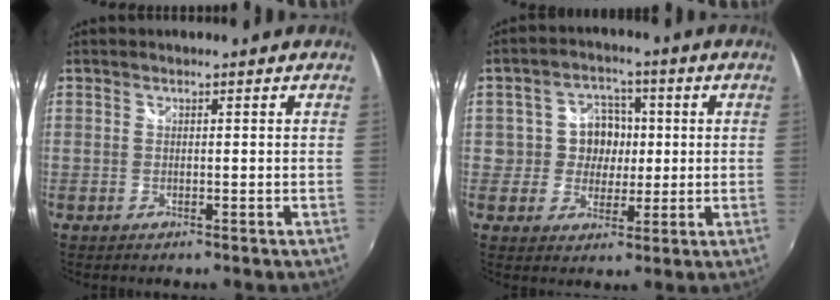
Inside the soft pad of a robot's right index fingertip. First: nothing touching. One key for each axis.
{"total": 6.9, "fx": 0.3, "fy": 6.5, "fz": 2.3, "tx": -0.044, "ty": 0.020, "tz": 0.006}